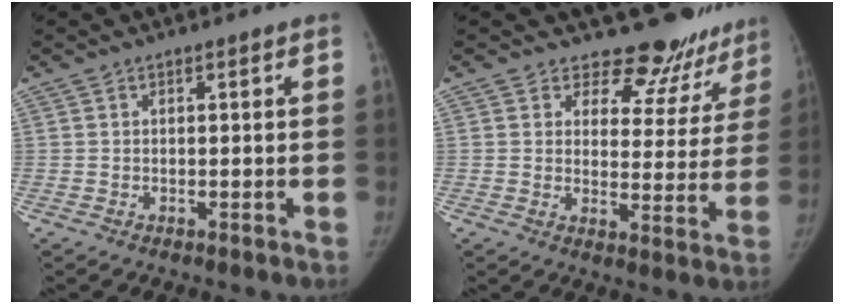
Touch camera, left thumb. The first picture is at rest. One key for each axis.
{"total": 13.7, "fx": 12.3, "fy": 5.9, "fz": 1.1, "tx": 0.044, "ty": -0.095, "tz": 0.132}